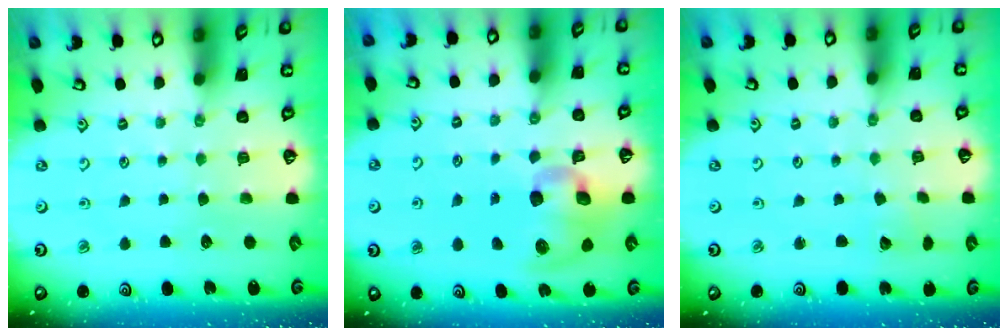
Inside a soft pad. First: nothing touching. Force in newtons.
{"total": 12.0, "press": 11.9, "slide": 1.9}
{"total": 1.8, "press": 1.8, "slide": 0.1}